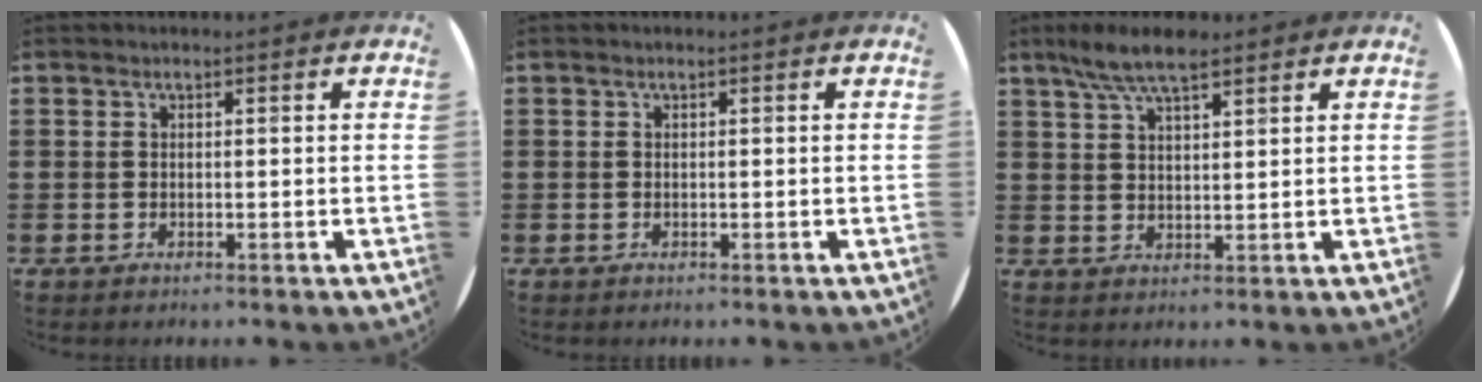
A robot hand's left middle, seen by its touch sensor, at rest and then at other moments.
{"total": 0.0}
{"total": 6.2, "force": [4.8, 1.6, 3.6], "torque": [-0.082, -0.002, 0.086]}